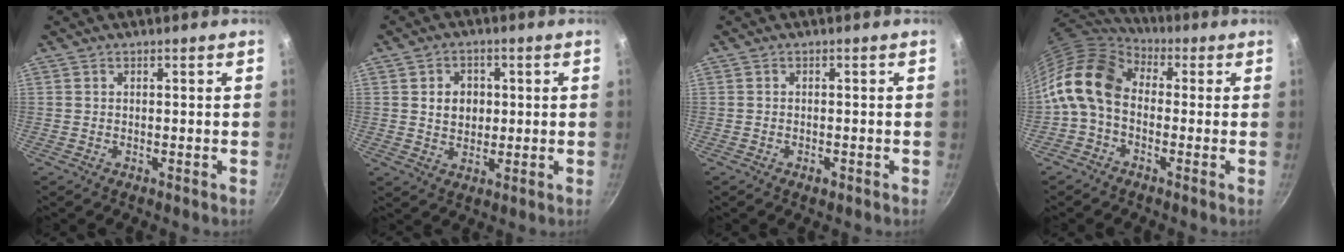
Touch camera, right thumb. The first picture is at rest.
{"total": 5.8, "force": [0.9, 4.7, 3.2], "torque": [-0.029, 0.001, 0.016]}
{"total": 1.3, "force": [-0.7, 0.7, 0.8], "torque": [-0.014, 0.002, -0.011]}
{"total": 13.7, "force": [-0.7, 9.7, 9.6], "torque": [-0.176, 0.035, -0.037]}